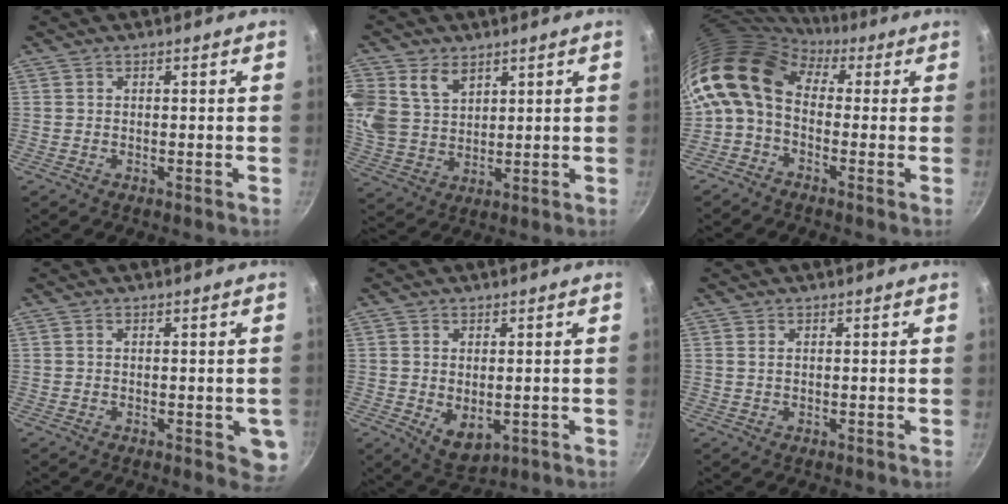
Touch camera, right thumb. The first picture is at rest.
{"total": 13.5, "force": [6.1, 9.9, 7.0], "torque": [-0.162, -0.002, 0.131]}
{"total": 12.7, "force": [1.1, 8.8, 9.1], "torque": [-0.165, 0.027, -0.006]}
{"total": 5.2, "force": [-1.0, 2.2, 4.6], "torque": [-0.029, 0.000, -0.008]}
{"total": 5.8, "force": [-0.4, 3.8, 4.4], "torque": [-0.067, -0.017, 0.005]}
{"total": 0.8, "force": [0.3, 0.5, 0.6], "torque": [-0.011, 0.001, 0.006]}